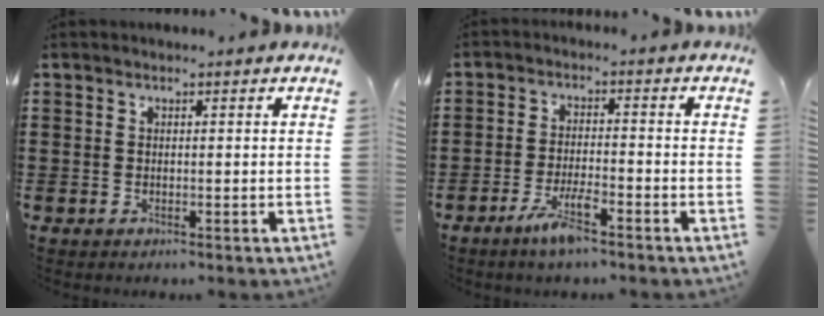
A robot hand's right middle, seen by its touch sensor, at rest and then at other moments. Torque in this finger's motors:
{"motor_torque": [2.14, 0.00, 0.35, 0.07]}